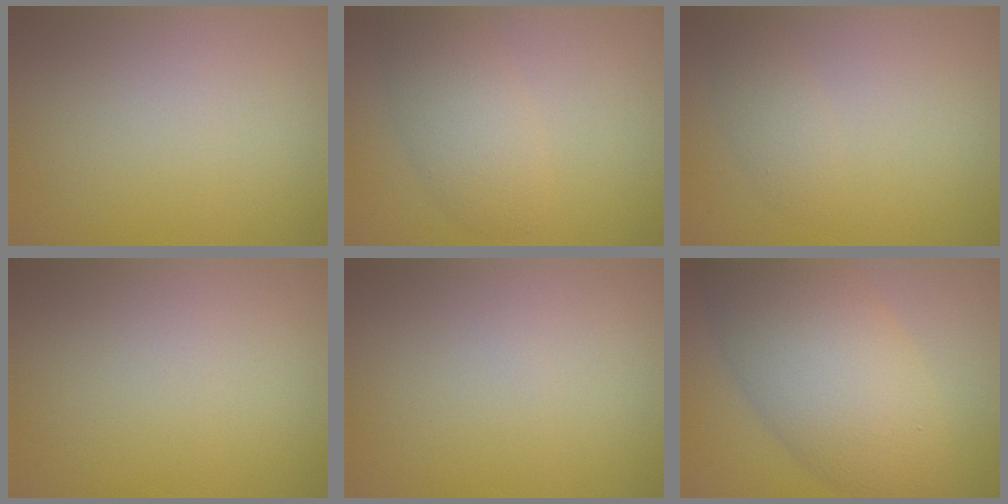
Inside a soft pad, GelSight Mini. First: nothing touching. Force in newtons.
{"total": 3.9, "press": 3.9, "slide": 0.2}
{"total": 1.6, "press": 1.6, "slide": 0.0}
{"total": 0.0}
{"total": 0.0}
{"total": 9.5, "press": 9.5, "slide": 0.2}